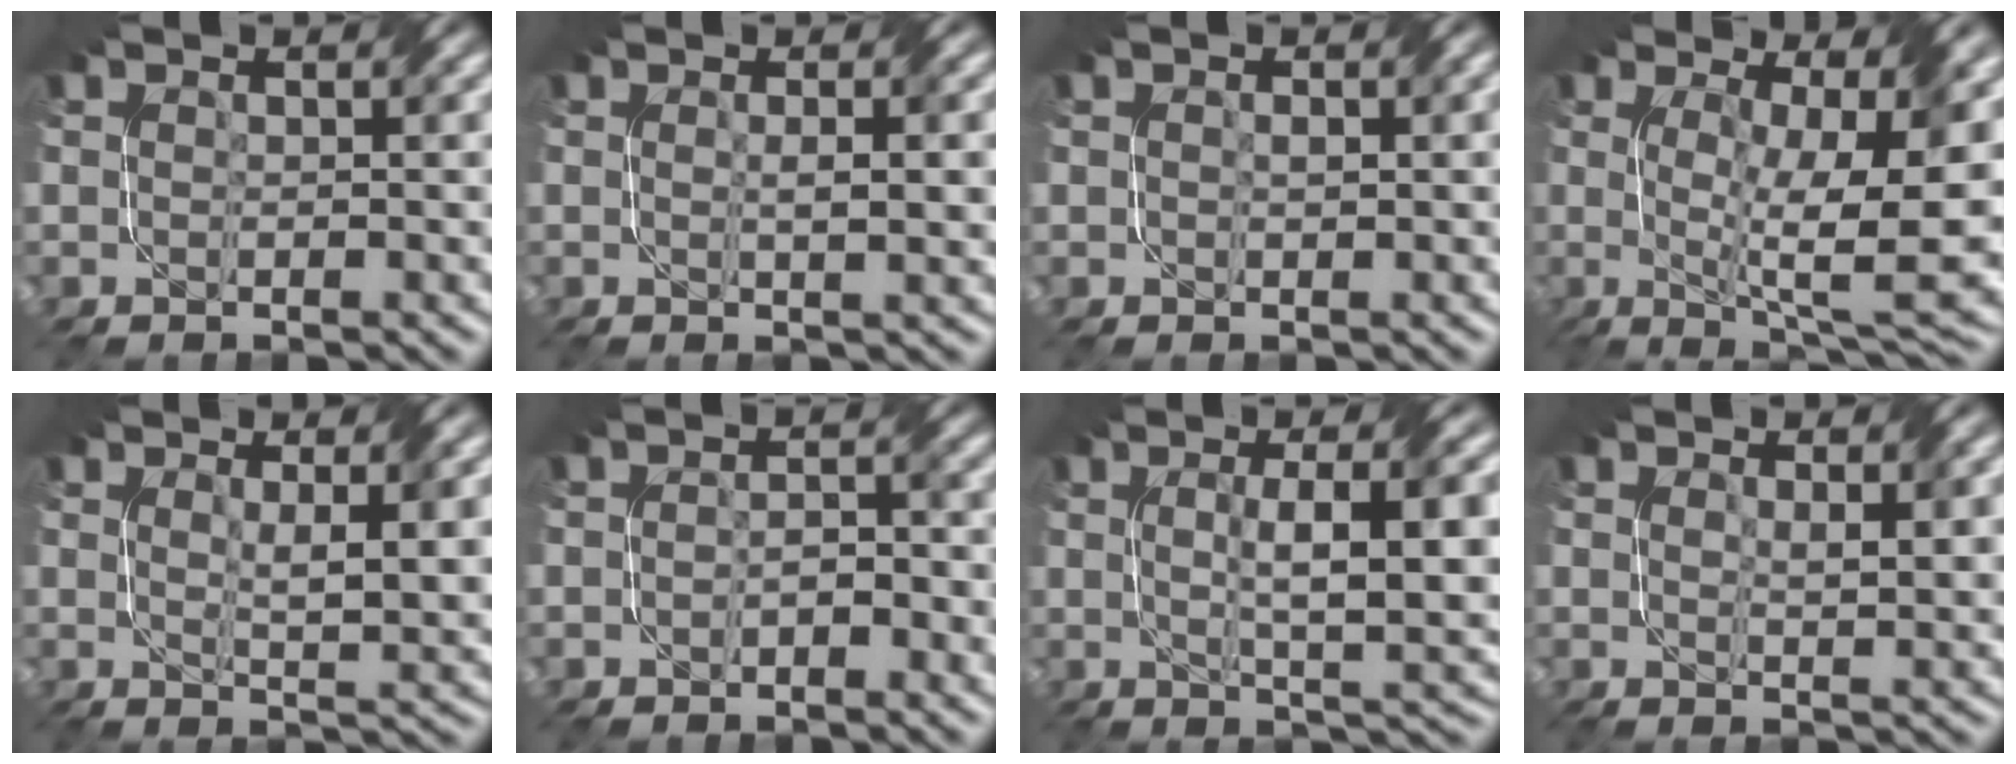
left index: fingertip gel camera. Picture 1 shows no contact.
{"total": 2.6, "force": [0.2, 0.4, 2.6], "torque": [-0.039, 0.001, 0.003]}
{"total": 1.0, "force": [0.2, 0.5, 0.8], "torque": [-0.012, 0.003, 0.003]}
{"total": 12.0, "force": [1.1, 3.4, 11.5], "torque": [-0.174, -0.013, 0.022]}
{"total": 3.9, "force": [1.2, 0.7, 3.6], "torque": [-0.062, -0.007, 0.025]}
{"total": 2.1, "force": [-0.8, 0.9, 1.8], "torque": [-0.029, 0.003, -0.013]}
{"total": 8.8, "force": [1.2, 2.3, 8.5], "torque": [-0.120, 0.004, 0.022]}
{"total": 2.2, "force": [0.9, 0.3, 2.0], "torque": [-0.033, -0.002, 0.019]}